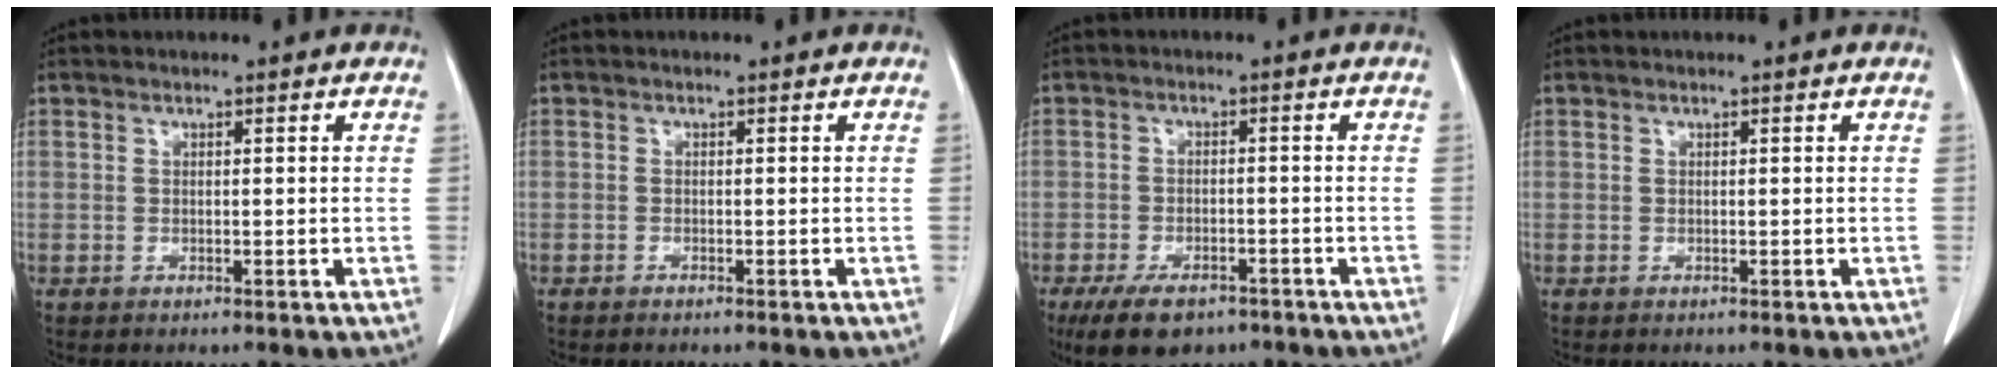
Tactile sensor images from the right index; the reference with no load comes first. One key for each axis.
{"total": 0.5, "fx": -0.5, "fy": 0.0, "fz": 0.1, "tx": -0.007, "ty": -0.001, "tz": -0.009}
{"total": 8.1, "fx": -5.8, "fy": 3.8, "fz": 4.1, "tx": -0.071, "ty": -0.003, "tz": -0.093}
{"total": 0.0}